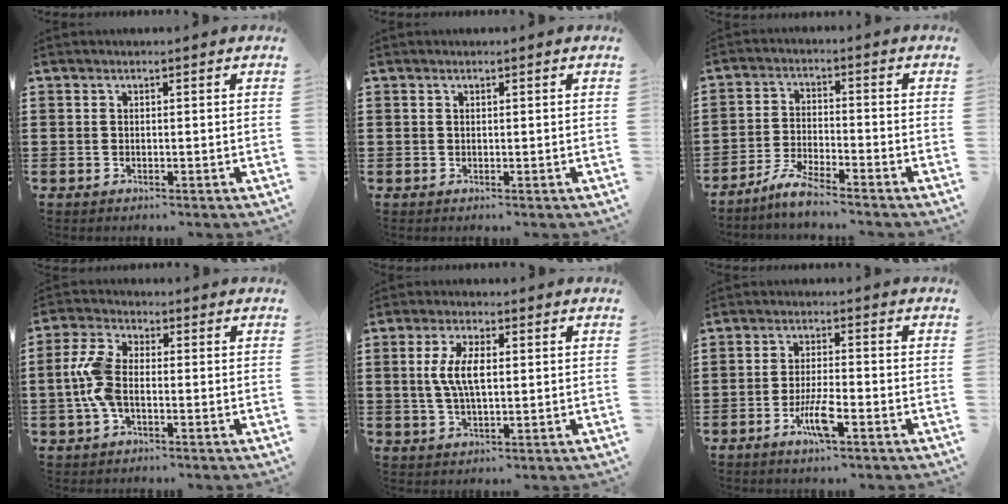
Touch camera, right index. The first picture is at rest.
{"total": 0.0}
{"total": 4.9, "force": [-4.5, 0.1, 2.0], "torque": [-0.049, -0.005, -0.088]}
{"total": 7.1, "force": [-0.9, 3.8, 5.9], "torque": [-0.155, -0.005, -0.026]}
{"total": 6.4, "force": [0.6, 2.6, 5.8], "torque": [-0.129, 0.004, 0.003]}
{"total": 5.6, "force": [-2.7, 1.1, 4.8], "torque": [-0.104, -0.008, -0.054]}